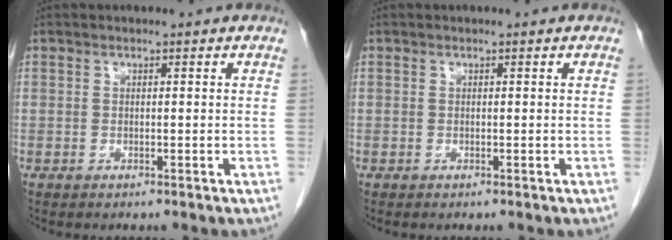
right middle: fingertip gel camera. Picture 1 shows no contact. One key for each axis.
{"total": 0.0}